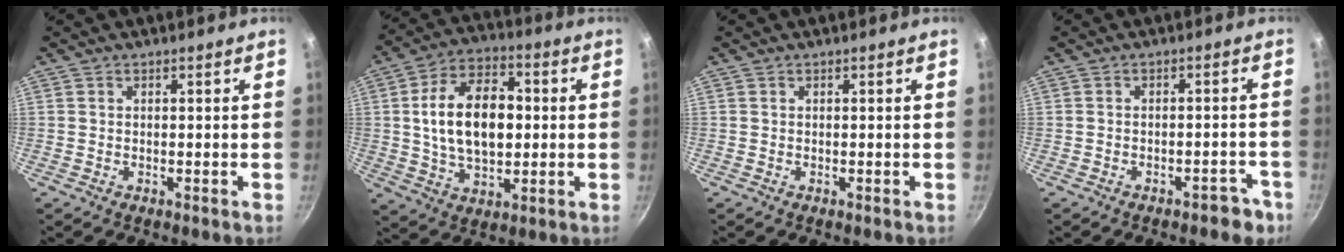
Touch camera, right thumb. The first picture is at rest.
{"total": 16.4, "force": [1.3, 9.8, 13.0], "torque": [-0.203, 0.014, 0.020]}
{"total": 0.0}
{"total": 4.2, "force": [-3.0, 1.9, 2.1], "torque": [-0.017, 0.032, -0.035]}